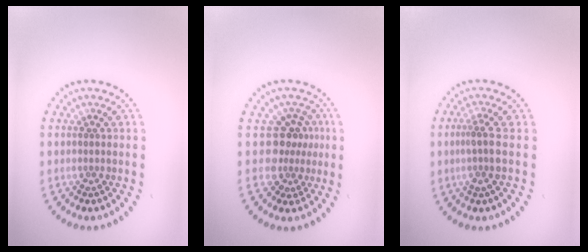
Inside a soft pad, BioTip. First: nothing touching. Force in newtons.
{"total": 3.1, "press": 2.2, "slide": 2.3}
{"total": 2.2, "press": 1.5, "slide": 1.6}